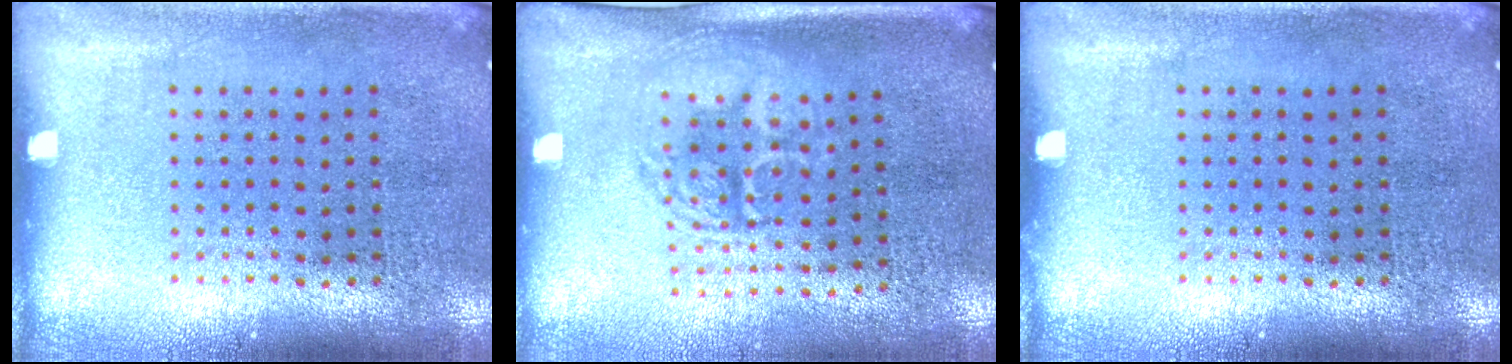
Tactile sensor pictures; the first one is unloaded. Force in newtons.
{"total": 1.6, "press": 1.4, "slide": 0.8}
{"total": 0.0}